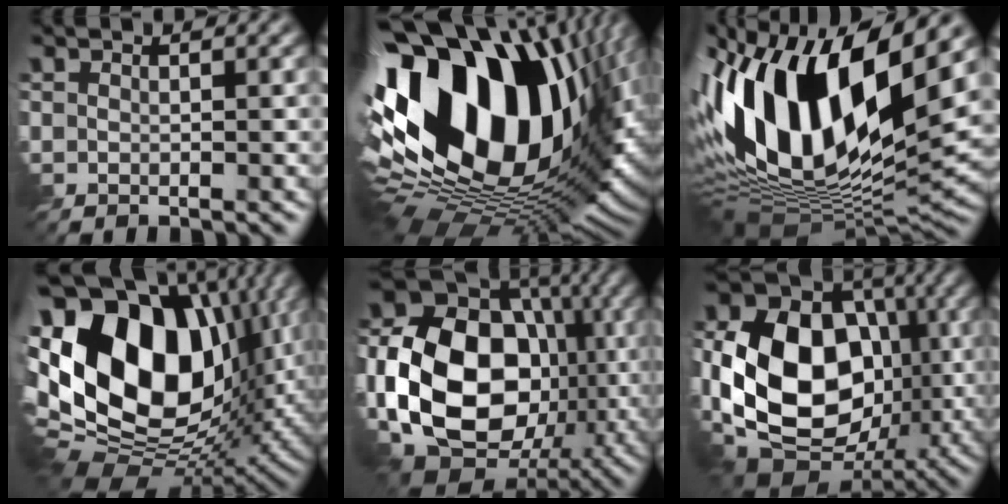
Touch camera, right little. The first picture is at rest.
{"total": 21.0, "force": [3.4, 12.0, 17.0], "torque": [-0.314, -0.007, 0.049]}
{"total": 16.1, "force": [2.3, 8.5, 13.5], "torque": [-0.266, 0.009, 0.029]}
{"total": 19.8, "force": [2.2, 12.6, 15.1], "torque": [-0.322, 0.014, 0.032]}
{"total": 17.6, "force": [-1.9, 13.1, 11.6], "torque": [-0.225, -0.015, -0.042]}
{"total": 14.8, "force": [-1.0, 10.8, 10.0], "torque": [-0.194, -0.009, -0.032]}